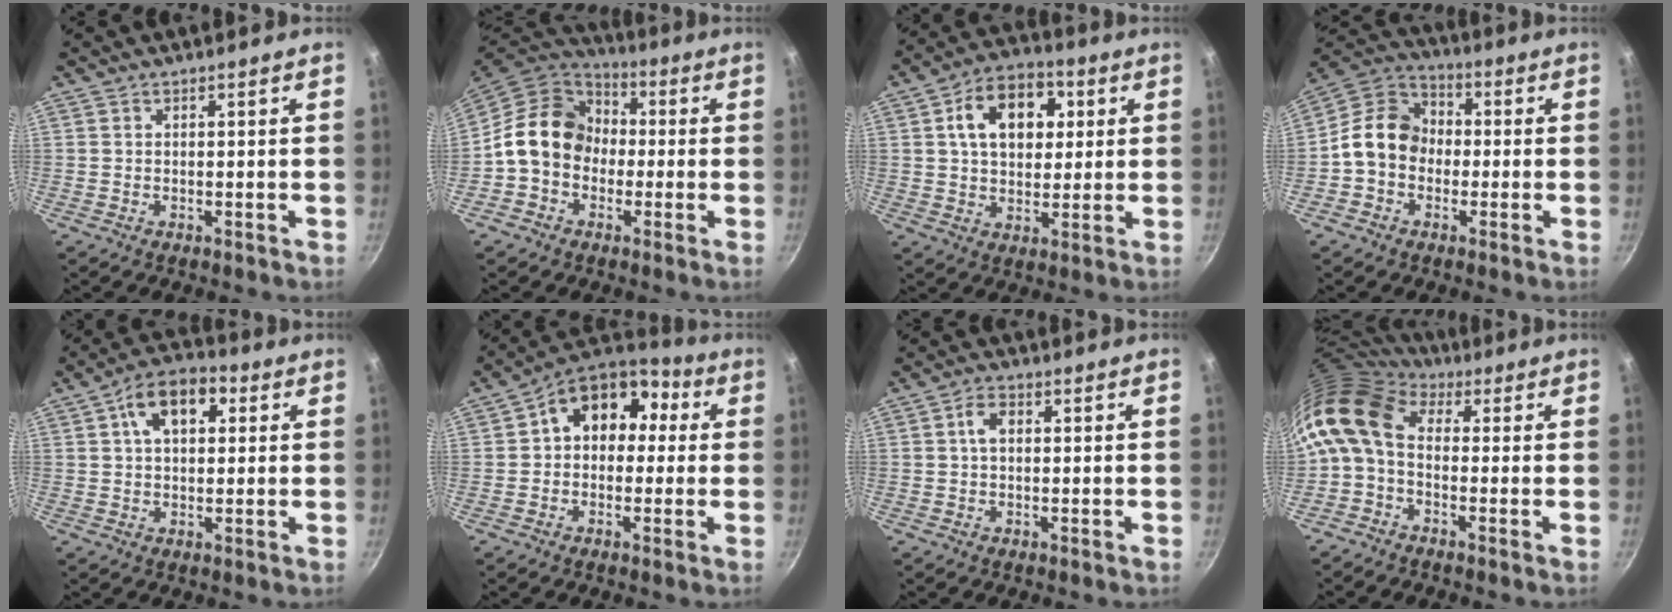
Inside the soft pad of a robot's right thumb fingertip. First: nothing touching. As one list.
[{"total": 13.9, "force": [-0.5, 11.6, 7.6], "torque": [-0.090, 0.039, -0.029]}, {"total": 14.1, "force": [3.9, 9.7, 9.5], "torque": [-0.113, 0.008, 0.051]}, {"total": 11.3, "force": [-1.2, 9.3, 6.3], "torque": [-0.074, 0.038, -0.046]}, {"total": 10.5, "force": [3.2, 6.5, 7.6], "torque": [-0.092, 0.015, 0.039]}, {"total": 13.5, "force": [2.0, 10.3, 8.4], "torque": [-0.086, 0.035, 0.010]}, {"total": 3.5, "force": [0.5, 2.3, 2.6], "torque": [-0.041, 0.010, 0.004]}, {"total": 10.9, "force": [0.6, 7.3, 8.0], "torque": [-0.152, 0.024, -0.010]}]